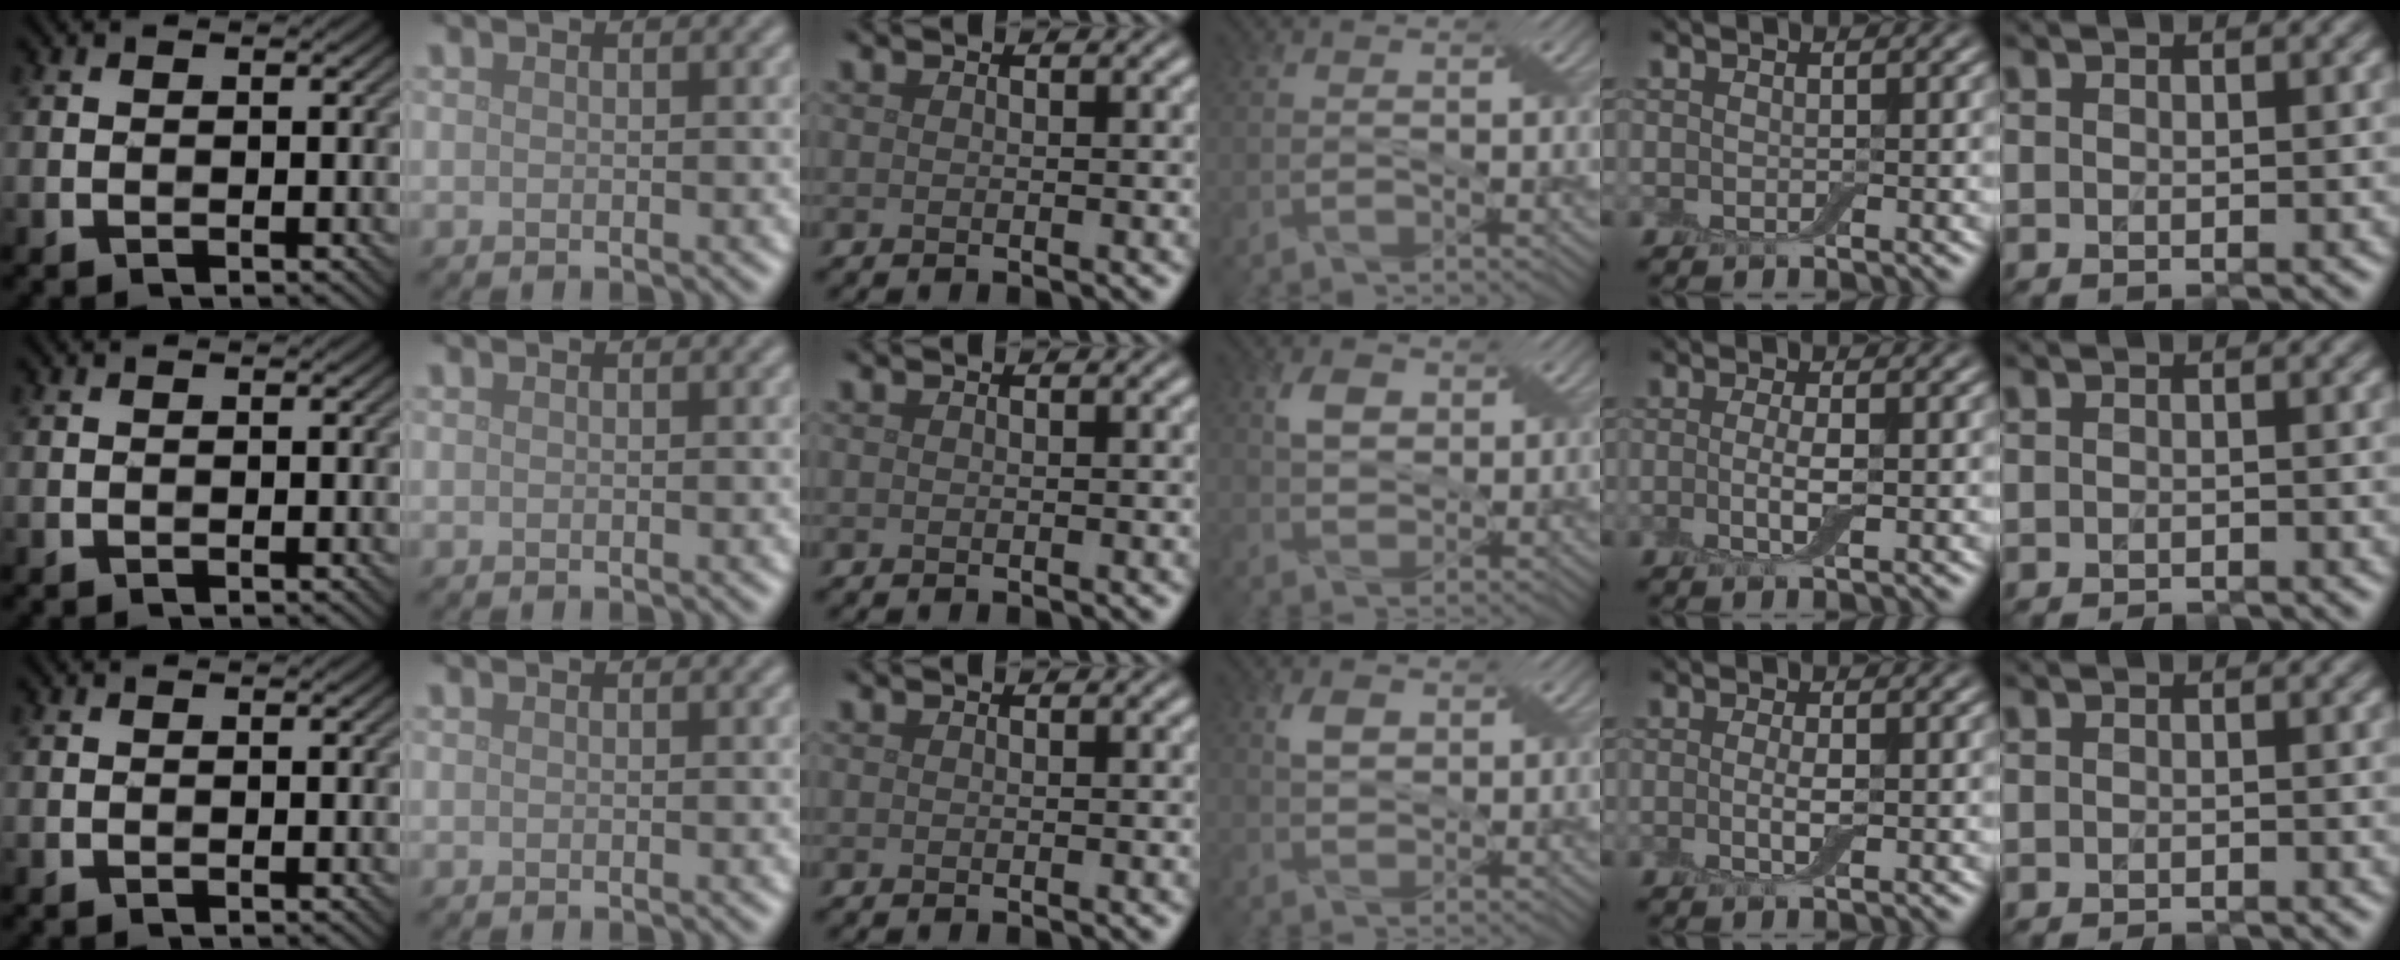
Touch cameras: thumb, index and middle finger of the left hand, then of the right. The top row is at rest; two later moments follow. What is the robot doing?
{"motion": "fold", "object": "apron"}